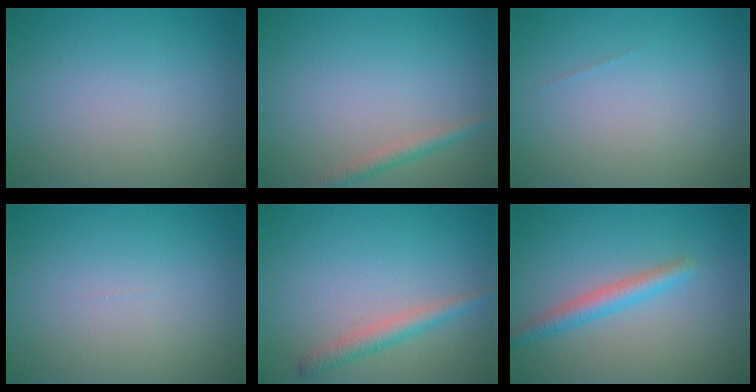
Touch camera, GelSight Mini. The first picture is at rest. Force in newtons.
{"total": 1.5, "press": 1.5, "slide": 0.0}
{"total": 0.0}
{"total": 0.0}
{"total": 2.2, "press": 2.2, "slide": 0.0}
{"total": 2.5, "press": 2.5, "slide": 0.2}